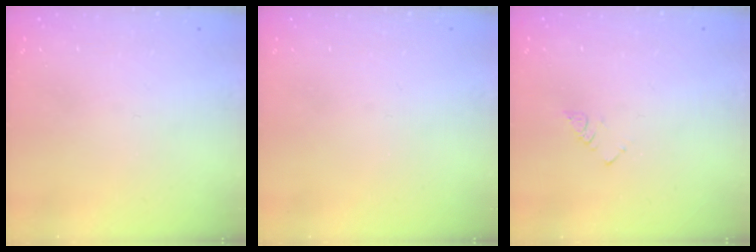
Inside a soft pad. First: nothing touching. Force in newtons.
{"total": 0.0}
{"total": 3.0, "press": 2.9, "slide": 0.4}